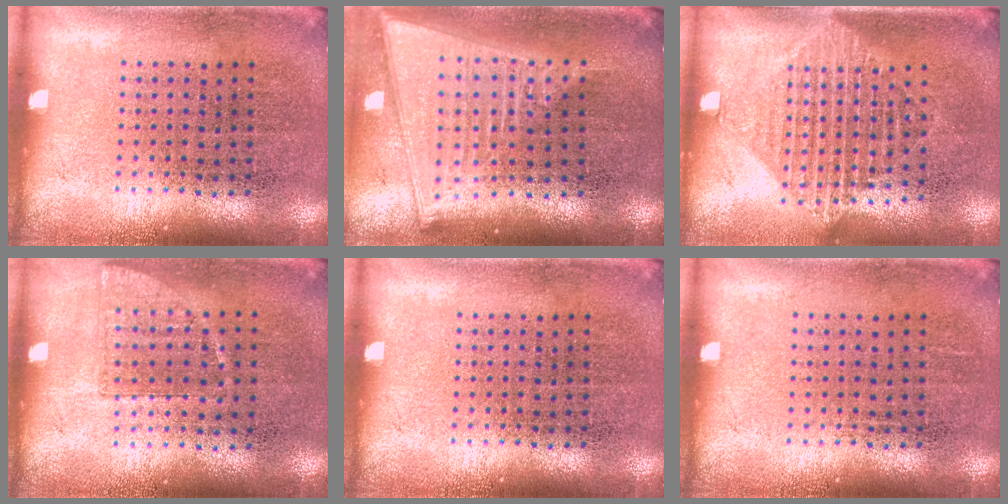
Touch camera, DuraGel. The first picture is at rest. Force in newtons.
{"total": 2.2, "press": 1.8, "slide": 1.2}
{"total": 1.5, "press": 1.2, "slide": 0.9}
{"total": 0.7, "press": 0.7, "slide": 0.2}
{"total": 0.0}
{"total": 0.0}